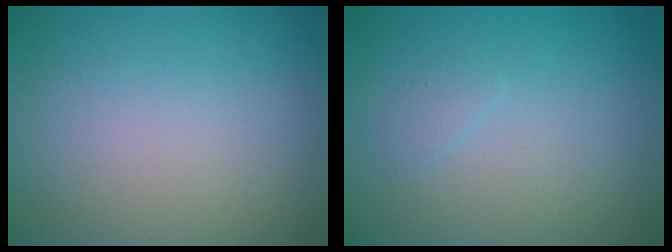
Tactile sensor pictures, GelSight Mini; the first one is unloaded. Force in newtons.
{"total": 0.7, "press": 0.7, "slide": 0.1}